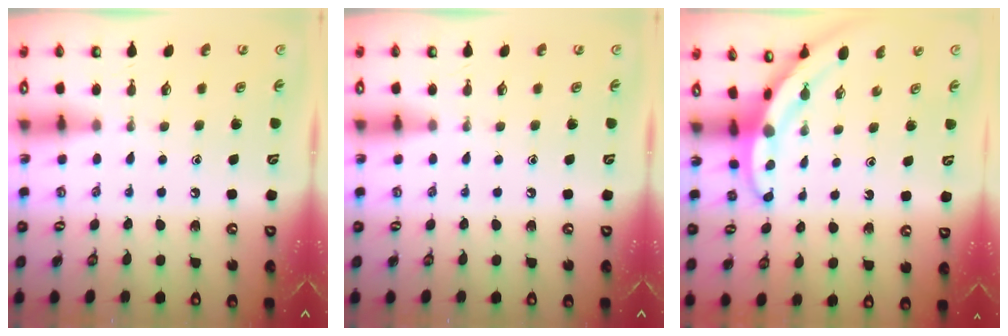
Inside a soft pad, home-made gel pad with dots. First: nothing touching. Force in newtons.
{"total": 0.0}
{"total": 3.6, "press": 3.5, "slide": 0.4}